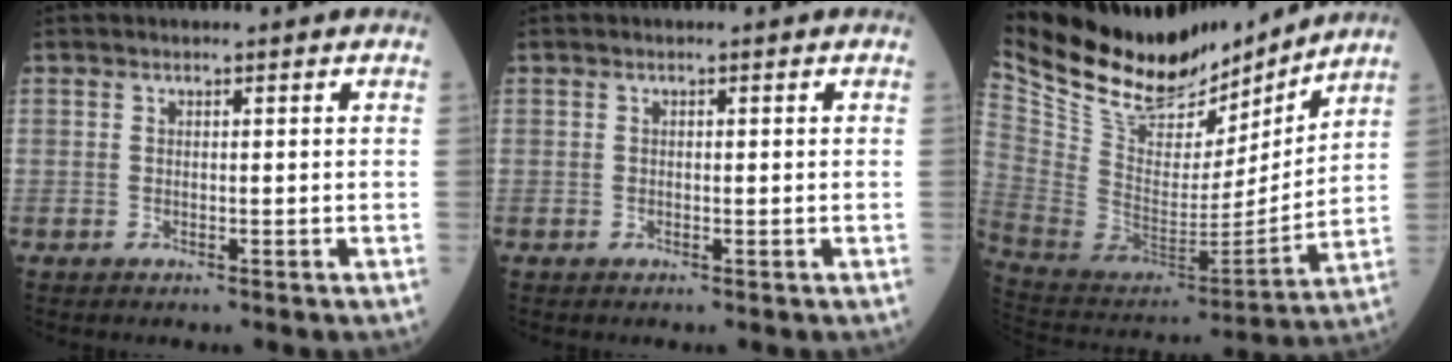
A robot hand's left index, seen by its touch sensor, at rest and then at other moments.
{"total": 0.0}
{"total": 22.4, "force": [19.8, 6.7, 8.1], "torque": [-0.160, -0.020, 0.333]}